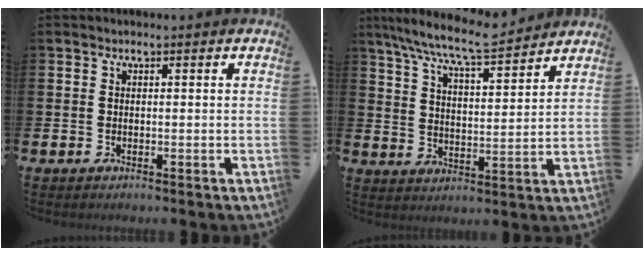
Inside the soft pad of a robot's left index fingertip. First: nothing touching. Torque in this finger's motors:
{"motor_torque": [1.03, -1.10, 0.40, 0.21]}